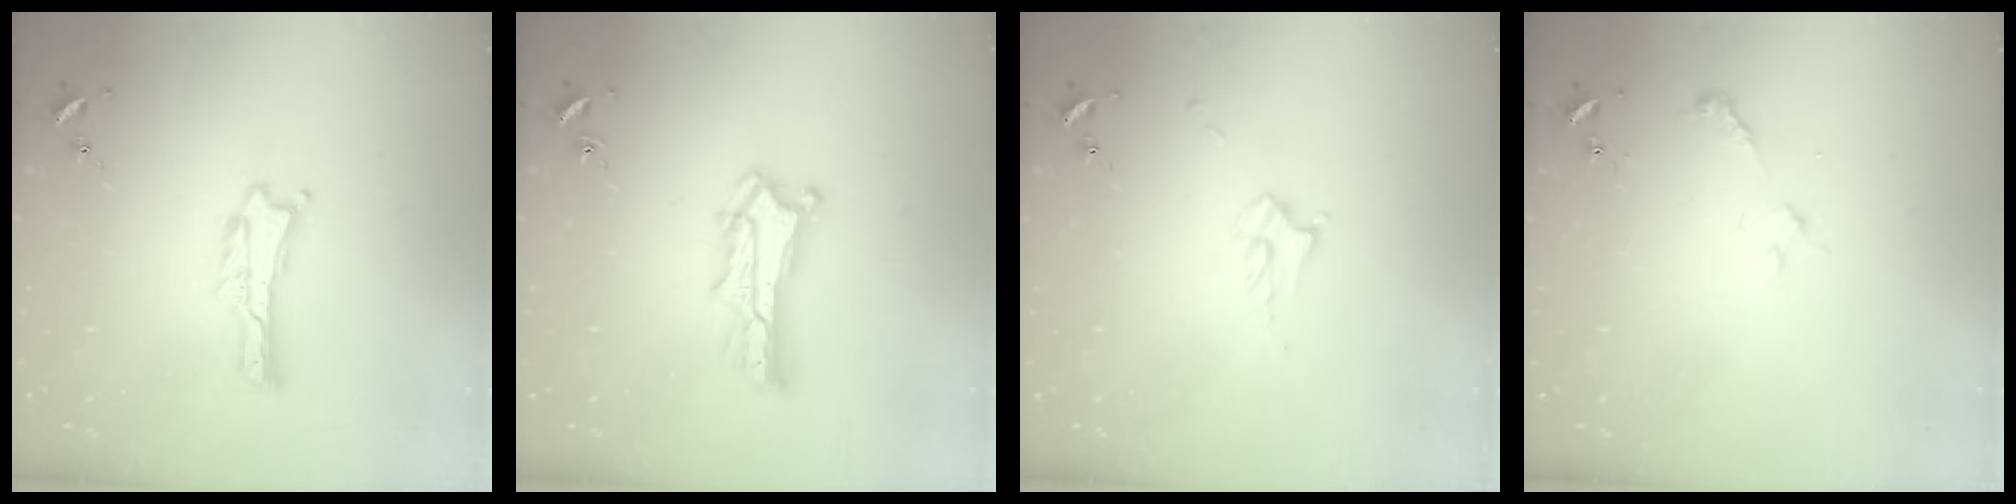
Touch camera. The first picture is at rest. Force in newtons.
{"total": 4.6, "press": 4.6, "slide": 0.4}
{"total": 3.2, "press": 3.1, "slide": 0.5}
{"total": 2.3, "press": 2.3, "slide": 0.1}